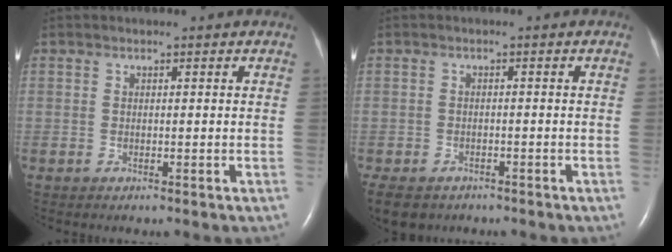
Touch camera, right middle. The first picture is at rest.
{"total": 9.9, "force": [-6.5, 6.5, 3.8], "torque": [-0.100, -0.017, -0.084]}